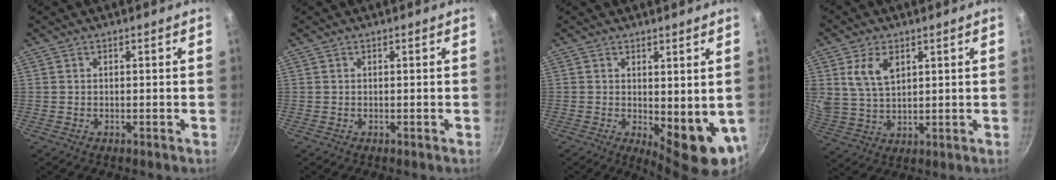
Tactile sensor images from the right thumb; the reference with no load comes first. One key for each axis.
{"total": 0.0}
{"total": 9.6, "fx": 0.2, "fy": 4.1, "fz": 8.7, "tx": -0.093, "ty": -0.015, "tz": 0.014}
{"total": 8.1, "fx": 3.3, "fy": 5.0, "fz": 5.5, "tx": -0.096, "ty": -0.016, "tz": 0.071}